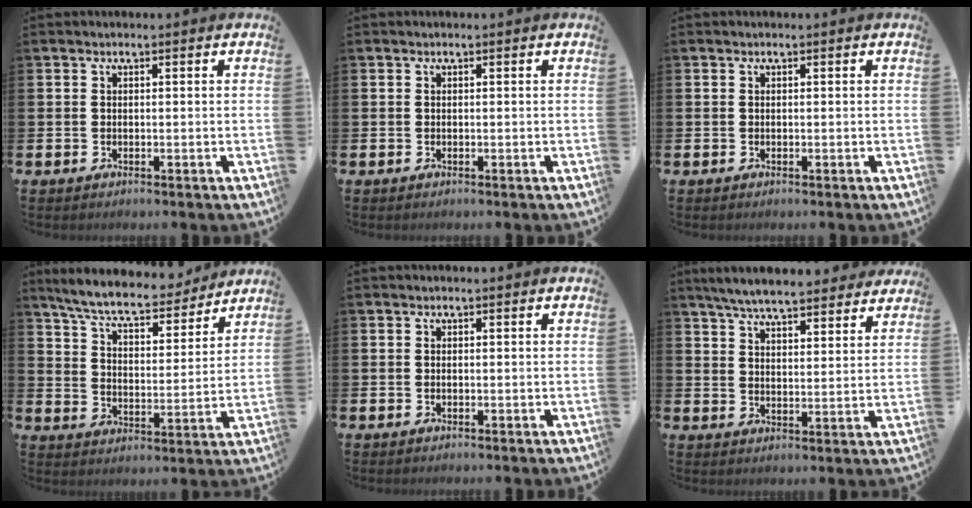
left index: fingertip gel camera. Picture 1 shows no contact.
{"total": 0.0}
{"total": 0.0}
{"total": 8.2, "force": [7.5, 1.3, 2.8], "torque": [-0.081, -0.051, 0.130]}
{"total": 0.0}
{"total": 6.7, "force": [6.4, 0.9, 1.9], "torque": [-0.054, -0.030, 0.114]}